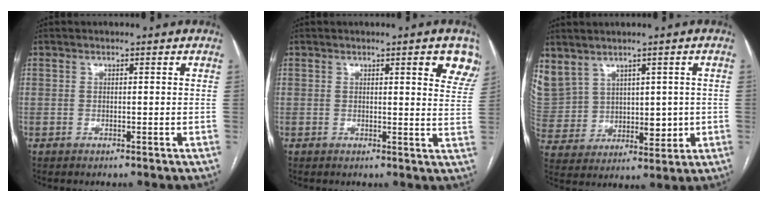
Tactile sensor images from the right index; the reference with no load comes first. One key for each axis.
{"total": 6.3, "fx": 4.0, "fy": 1.0, "fz": 4.8, "tx": -0.046, "ty": -0.013, "tz": 0.030}
{"total": 15.4, "fx": 5.3, "fy": 12.0, "fz": 8.0, "tx": -0.221, "ty": 0.042, "tz": 0.140}